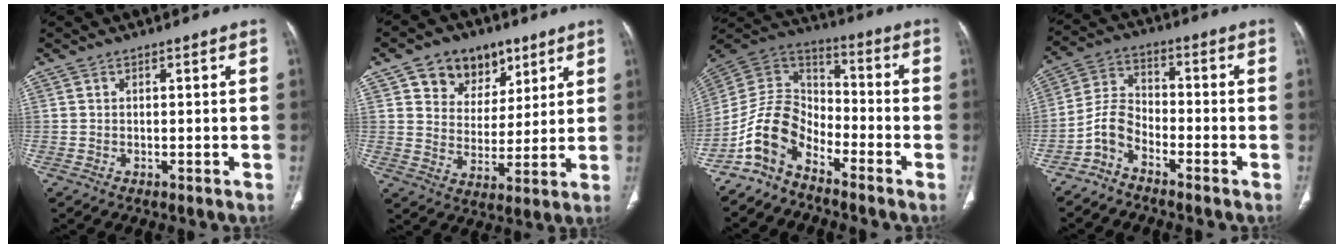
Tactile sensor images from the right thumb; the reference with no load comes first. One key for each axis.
{"total": 11.6, "fx": 6.5, "fy": 8.6, "fz": 4.1, "tx": -0.027, "ty": -0.026, "tz": 0.109}
{"total": 11.0, "fx": -7.3, "fy": 6.2, "fz": 5.3, "tx": -0.091, "ty": 0.080, "tz": -0.159}
{"total": 6.1, "fx": -4.3, "fy": 3.1, "fz": 2.9, "tx": -0.058, "ty": 0.043, "tz": -0.100}